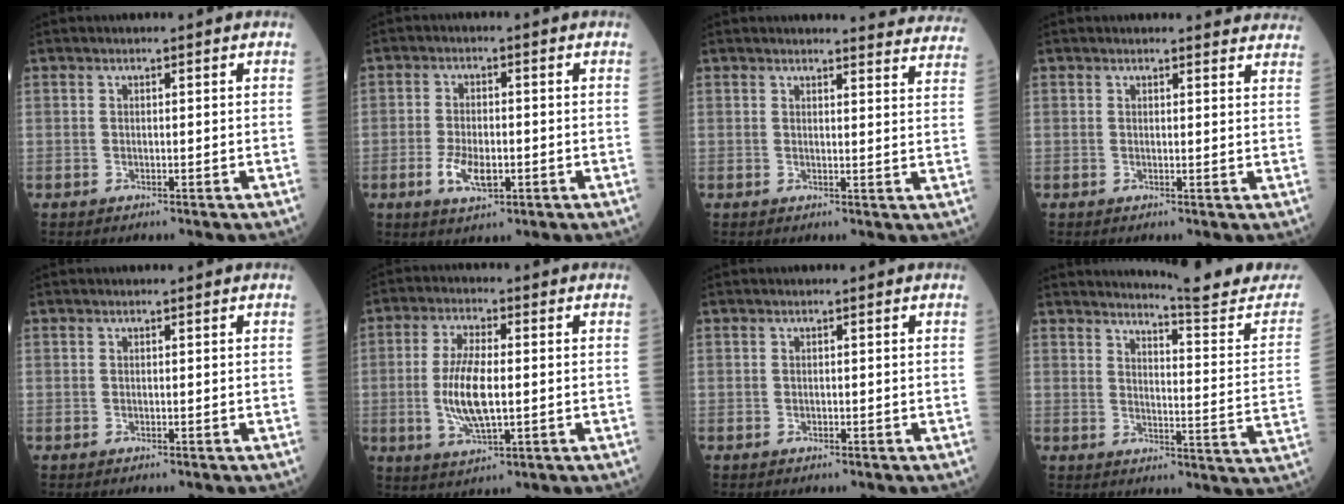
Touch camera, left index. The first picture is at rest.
{"total": 5.2, "force": [-1.8, 2.3, 4.2], "torque": [-0.087, -0.003, -0.028]}
{"total": 11.4, "force": [11.3, 0.8, 1.3], "torque": [0.018, -0.063, 0.091]}
{"total": 6.5, "force": [6.4, 0.8, 0.8], "torque": [0.010, -0.011, 0.042]}
{"total": 0.0}
{"total": 8.6, "force": [-0.7, 2.5, 8.2], "torque": [-0.176, -0.004, -0.011]}
{"total": 0.0}
{"total": 13.8, "force": [13.4, -1.0, 3.1], "torque": [-0.032, -0.086, 0.156]}